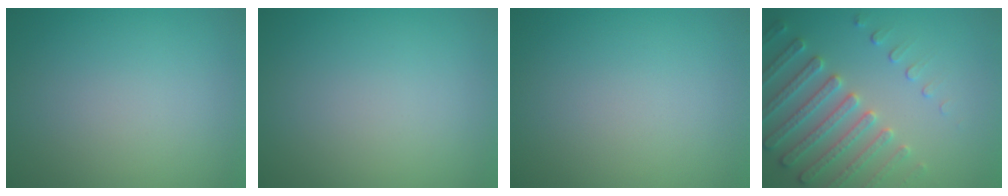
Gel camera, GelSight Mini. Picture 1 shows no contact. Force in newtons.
{"total": 0.0}
{"total": 0.0}
{"total": 4.6, "press": 4.2, "slide": 1.9}